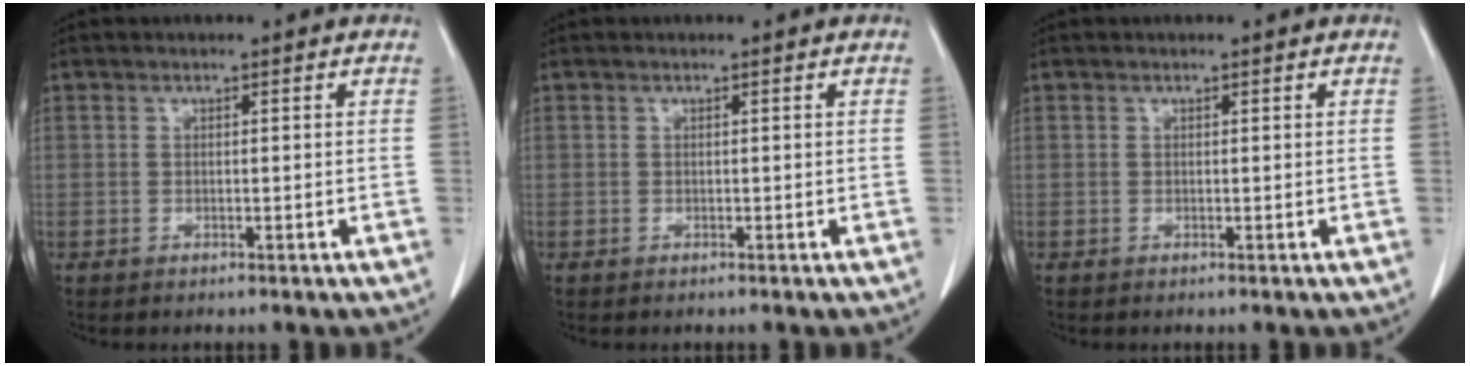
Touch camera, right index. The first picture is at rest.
{"total": 0.0}
{"total": 0.0}